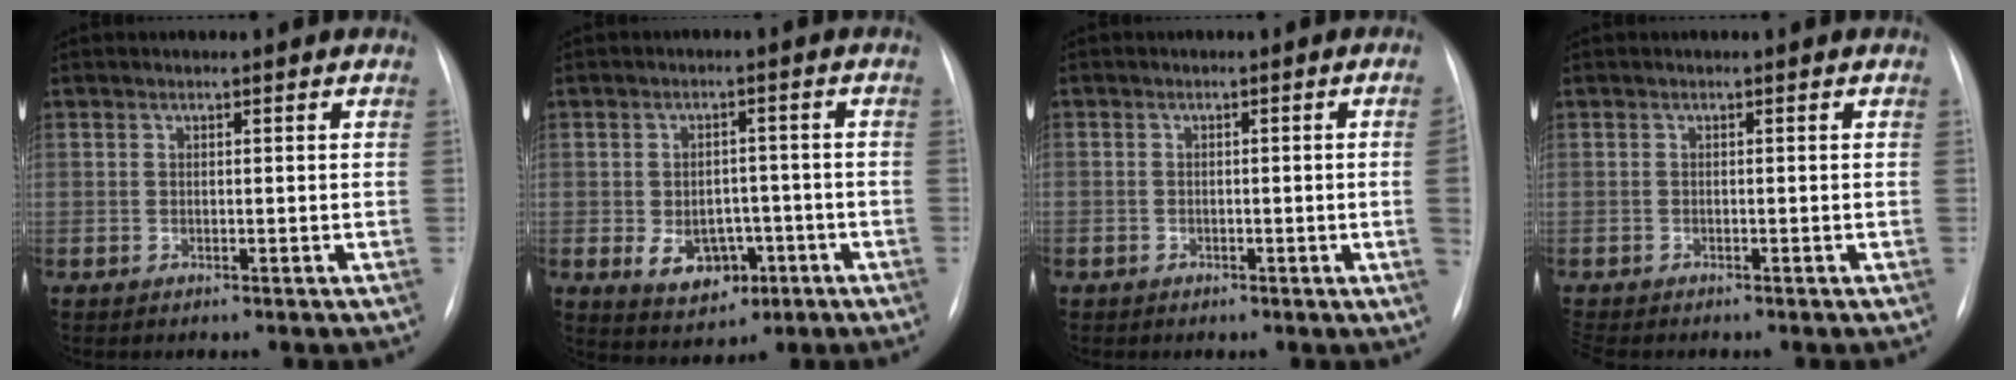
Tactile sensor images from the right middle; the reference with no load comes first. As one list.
[{"total": 6.7, "force": [-2.3, 4.8, 4.0], "torque": [-0.067, 0.006, -0.022]}, {"total": 2.6, "force": [-0.6, -0.2, 2.5], "torque": [-0.040, 0.001, -0.009]}, {"total": 1.7, "force": [-1.6, 0.4, 0.6], "torque": [-0.009, -0.006, -0.022]}]